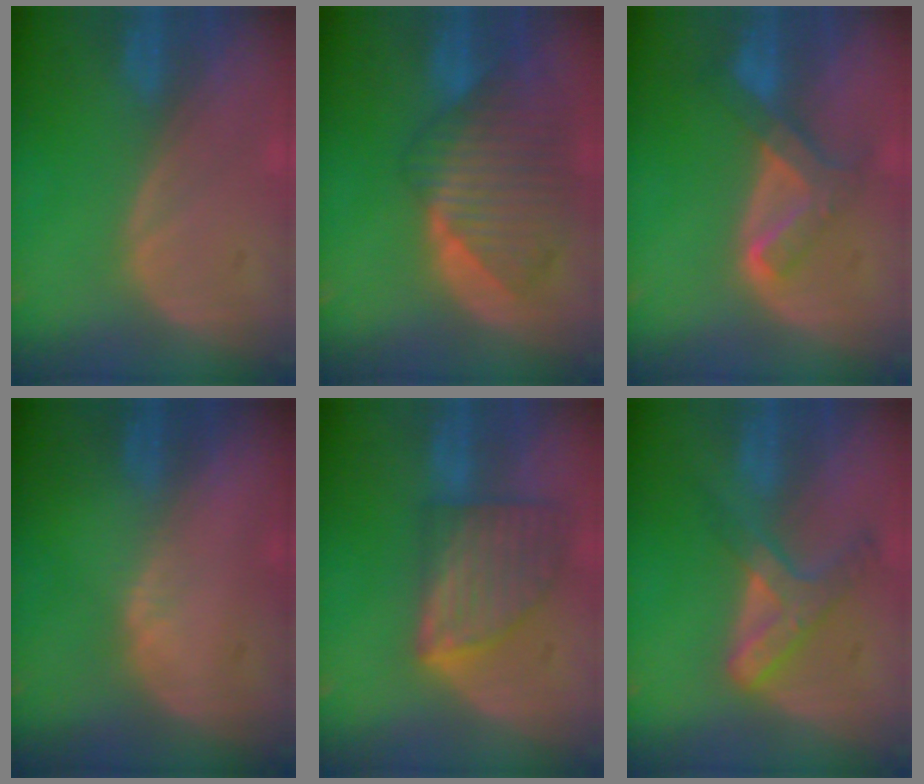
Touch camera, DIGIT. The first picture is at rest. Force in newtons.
{"total": 10.0, "press": 8.7, "slide": 5.1}
{"total": 6.7, "press": 5.8, "slide": 3.4}
{"total": 1.0, "press": 0.7, "slide": 0.6}
{"total": 8.1, "press": 7.3, "slide": 3.4}
{"total": 6.6, "press": 5.8, "slide": 3.3}